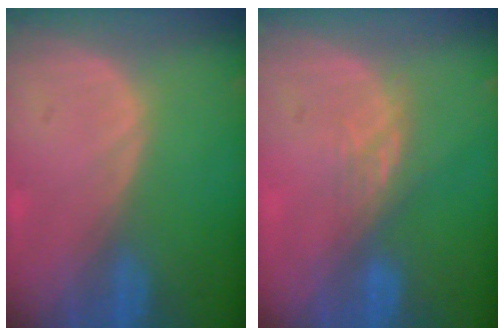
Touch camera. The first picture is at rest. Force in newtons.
{"total": 3.0, "press": 2.6, "slide": 1.5}